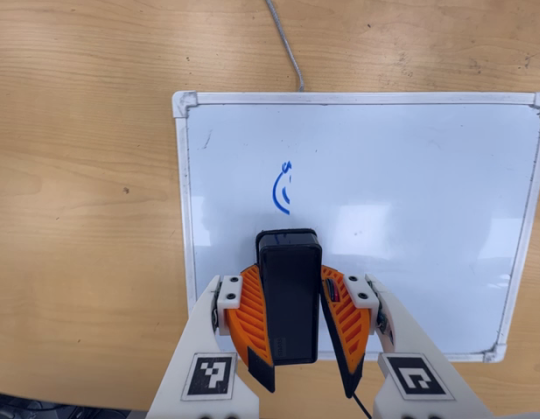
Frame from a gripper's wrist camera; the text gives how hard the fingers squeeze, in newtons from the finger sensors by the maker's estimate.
{"total": 10.0, "left": 9.8, "right": 10.1}